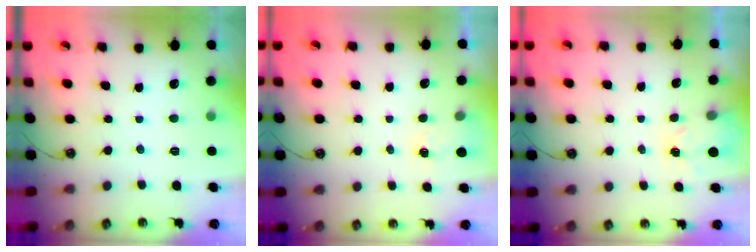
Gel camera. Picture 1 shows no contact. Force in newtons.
{"total": 1.1, "press": 1.1, "slide": 0.3}
{"total": 2.6, "press": 2.6, "slide": 0.3}